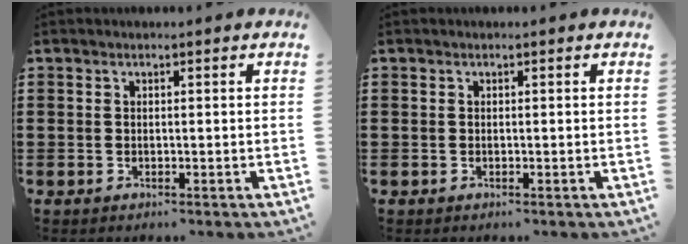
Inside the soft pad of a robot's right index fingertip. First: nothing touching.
{"total": 0.0}